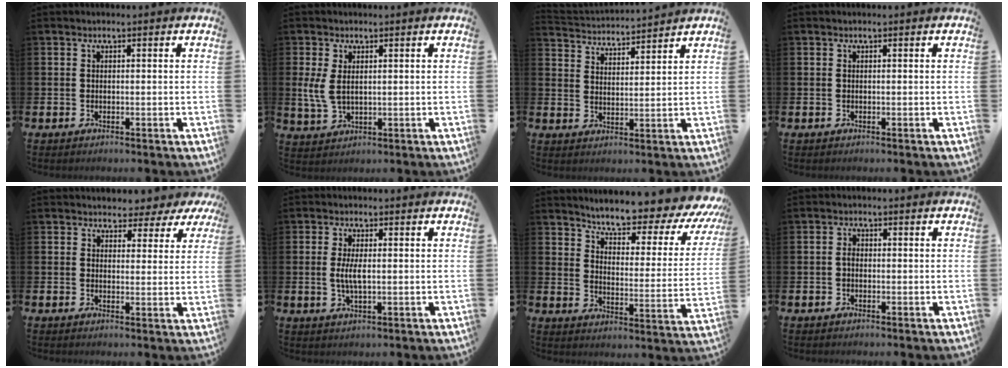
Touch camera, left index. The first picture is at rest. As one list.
[{"total": 3.8, "force": [1.4, 2.1, 2.8], "torque": [-0.053, 0.005, 0.023]}, {"total": 3.8, "force": [3.8, 0.3, -0.4], "torque": [-0.010, -0.031, 0.065]}, {"total": 0.0}, {"total": 3.2, "force": [2.5, 1.9, 0.2], "torque": [-0.003, -0.018, 0.039]}, {"total": 3.4, "force": [0.3, 1.3, 3.1], "torque": [-0.061, 0.004, 0.003]}, {"total": 7.1, "force": [6.5, 1.0, 2.5], "torque": [-0.069, -0.057, 0.103]}, {"total": 1.3, "force": [-0.2, 0.8, 0.9], "torque": [-0.010, 0.001, -0.007]}]